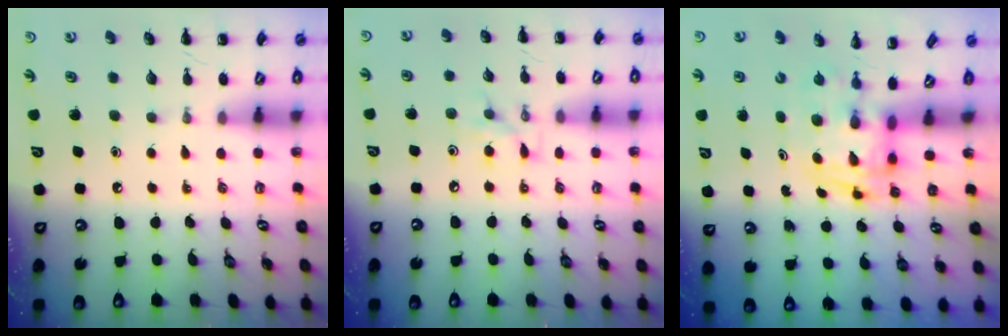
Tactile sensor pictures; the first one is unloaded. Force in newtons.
{"total": 6.3, "press": 6.3, "slide": 0.9}
{"total": 2.8, "press": 2.8, "slide": 0.5}